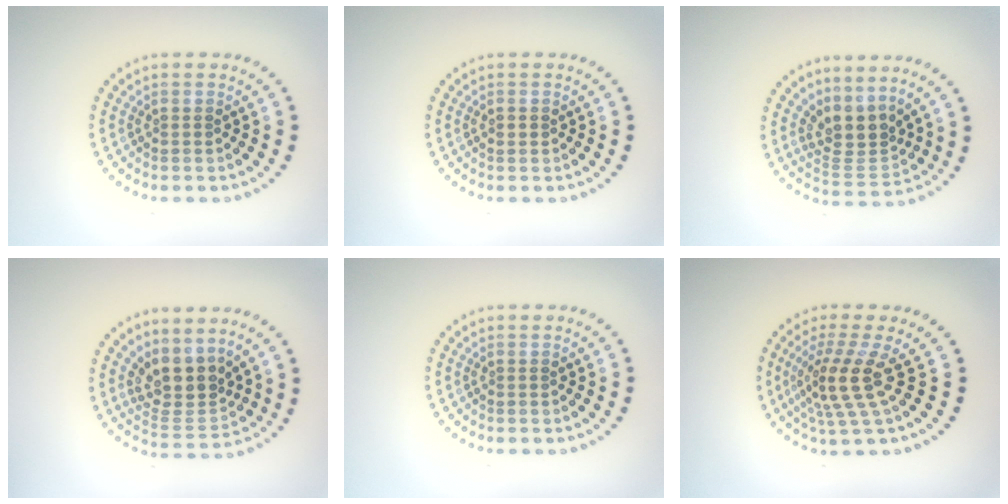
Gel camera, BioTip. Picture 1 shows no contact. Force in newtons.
{"total": 1.0, "press": 0.9, "slide": 0.1}
{"total": 3.5, "press": 2.4, "slide": 2.5}
{"total": 3.9, "press": 3.1, "slide": 2.3}
{"total": 0.0}
{"total": 4.2, "press": 3.0, "slide": 3.0}